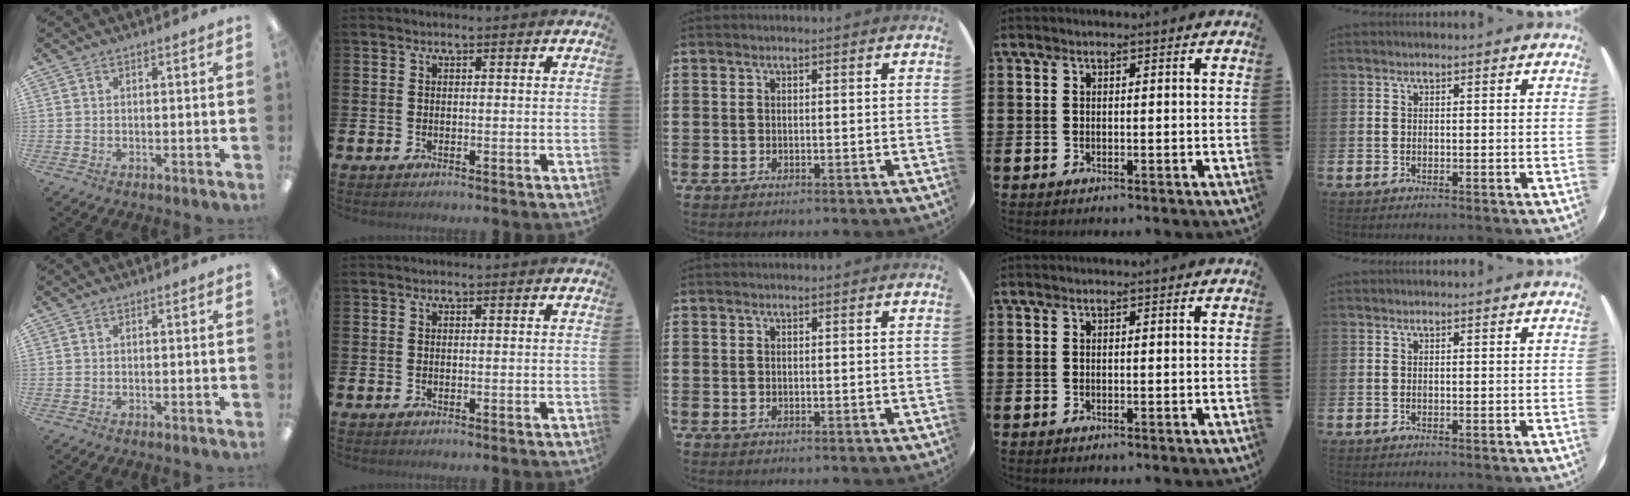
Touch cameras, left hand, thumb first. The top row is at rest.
{}